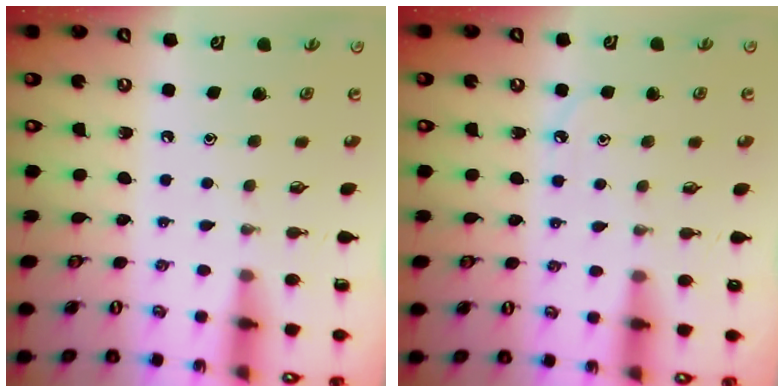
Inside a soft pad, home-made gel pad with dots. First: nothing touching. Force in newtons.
{"total": 3.7, "press": 3.6, "slide": 0.5}